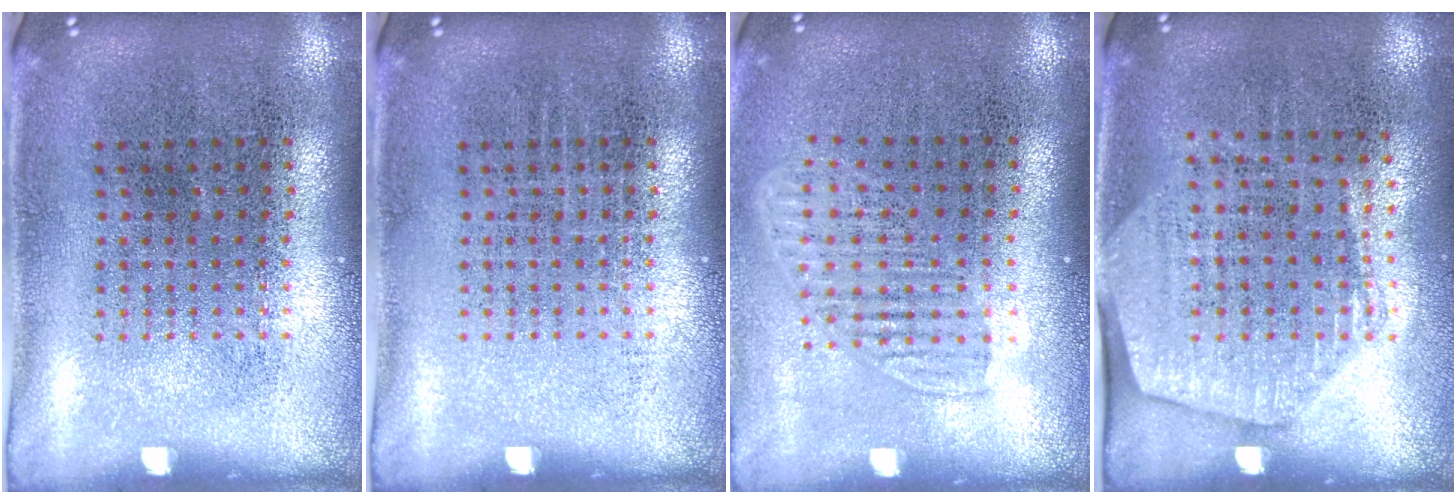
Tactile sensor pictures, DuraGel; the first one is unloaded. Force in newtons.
{"total": 0.0}
{"total": 1.3, "press": 1.1, "slide": 0.7}
{"total": 1.6, "press": 1.4, "slide": 0.8}